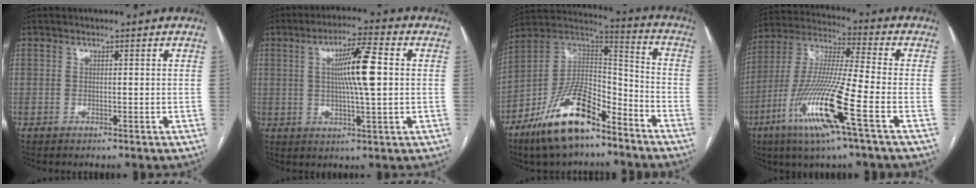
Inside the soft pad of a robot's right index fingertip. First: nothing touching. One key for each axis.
{"total": 9.5, "fx": 1.3, "fy": 0.6, "fz": 9.4, "tx": -0.163, "ty": 0.007, "tz": 0.021}
{"total": 17.0, "fx": -11.1, "fy": 5.9, "fz": 11.5, "tx": -0.211, "ty": 0.017, "tz": -0.198}
{"total": 16.8, "fx": -7.1, "fy": 0.2, "fz": 15.2, "tx": -0.315, "ty": -0.021, "tz": -0.136}